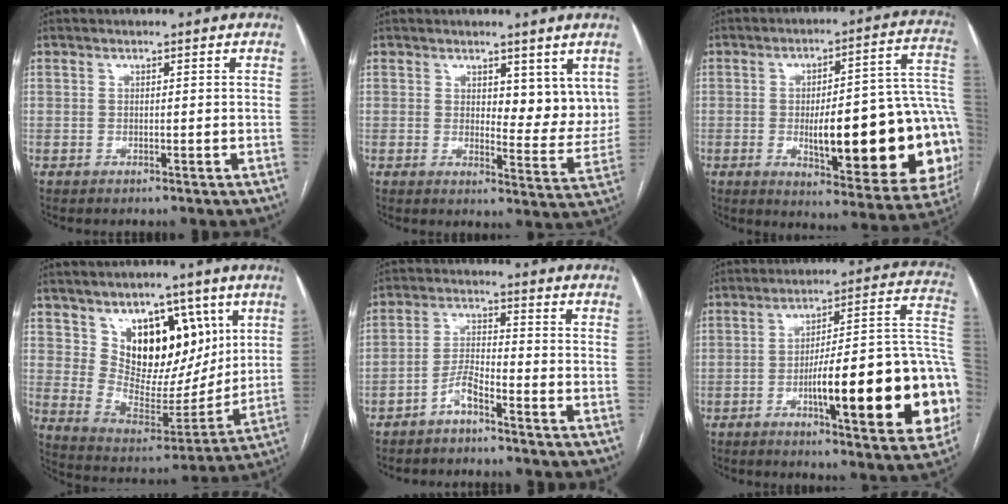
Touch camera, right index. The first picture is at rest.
{"total": 6.6, "force": [3.3, 3.3, 4.7], "torque": [-0.046, -0.013, 0.049]}
{"total": 26.7, "force": [-4.3, 6.1, 25.6], "torque": [-0.250, 0.018, -0.041]}
{"total": 14.7, "force": [6.4, 8.1, 10.5], "torque": [-0.158, 0.002, 0.127]}
{"total": 4.0, "force": [-3.1, 0.6, 2.5], "torque": [-0.052, 0.006, -0.063]}
{"total": 24.7, "force": [-6.0, 3.9, 23.7], "torque": [-0.247, 0.016, -0.078]}